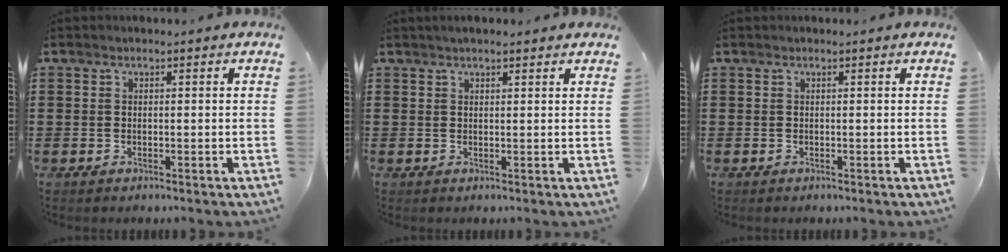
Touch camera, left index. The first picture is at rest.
{"total": 1.5, "force": [1.2, 0.2, 0.7], "torque": [-0.016, 0.003, 0.023]}
{"total": 0.0}